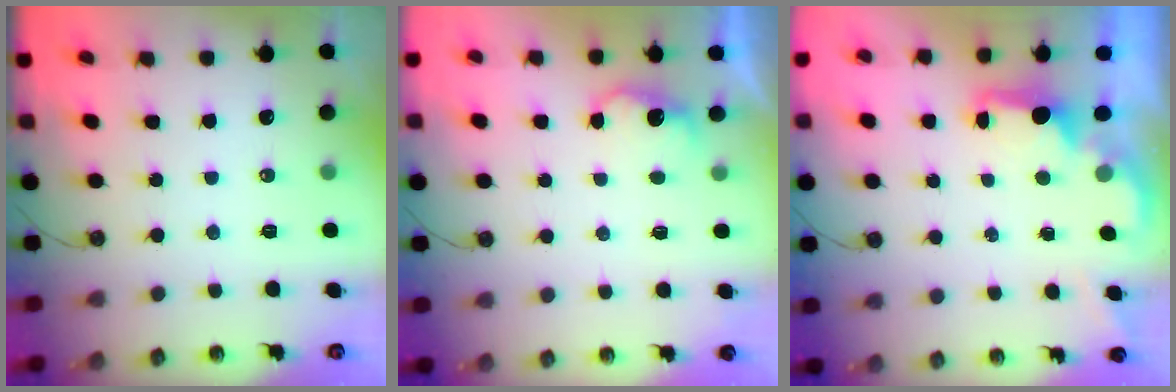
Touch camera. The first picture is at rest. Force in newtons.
{"total": 4.6, "press": 4.5, "slide": 1.0}
{"total": 1.8, "press": 1.6, "slide": 0.7}